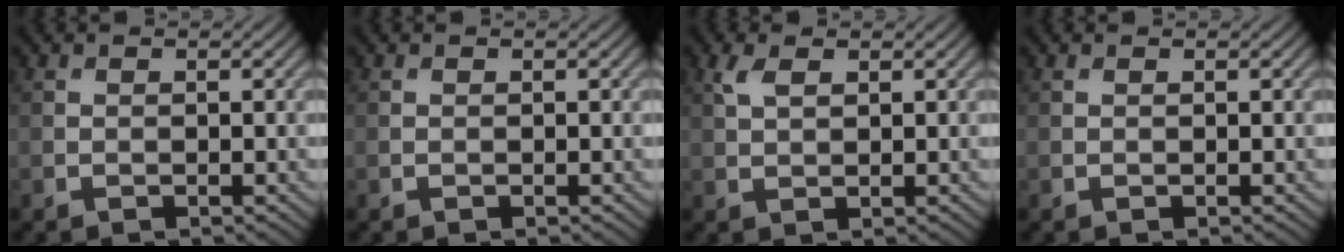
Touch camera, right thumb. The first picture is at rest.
{"total": 0.0}
{"total": 2.5, "force": [1.3, 1.3, 1.8], "torque": [-0.045, 0.005, 0.027]}
{"total": 0.0}